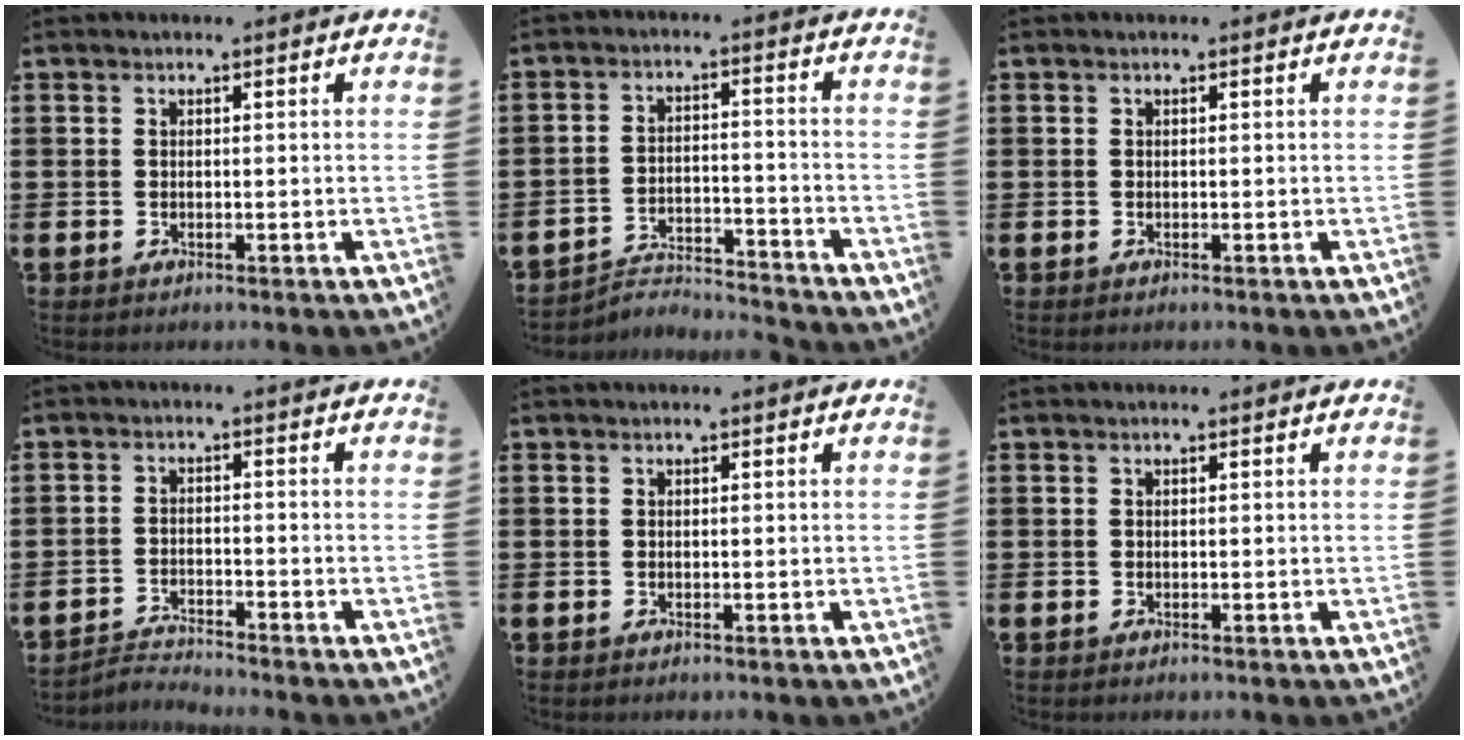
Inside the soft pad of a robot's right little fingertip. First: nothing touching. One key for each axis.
{"total": 3.9, "fx": -3.8, "fy": 0.6, "fz": 0.3, "tx": -0.011, "ty": 0.005, "tz": -0.083}
{"total": 0.0}
{"total": 2.3, "fx": -2.3, "fy": -0.1, "fz": 0.0, "tx": -0.005, "ty": 0.002, "tz": -0.051}
{"total": 0.0}
{"total": 0.0}